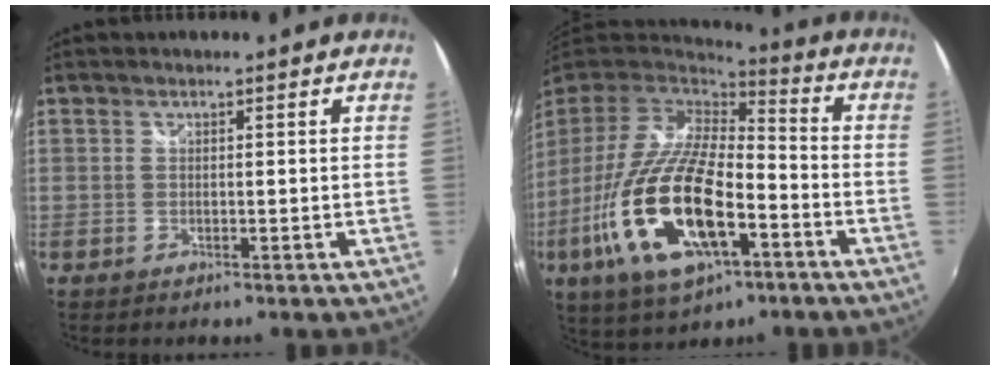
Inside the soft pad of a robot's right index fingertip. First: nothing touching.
{"total": 23.7, "force": [-9.1, 9.6, 19.7], "torque": [-0.404, -0.047, -0.164]}